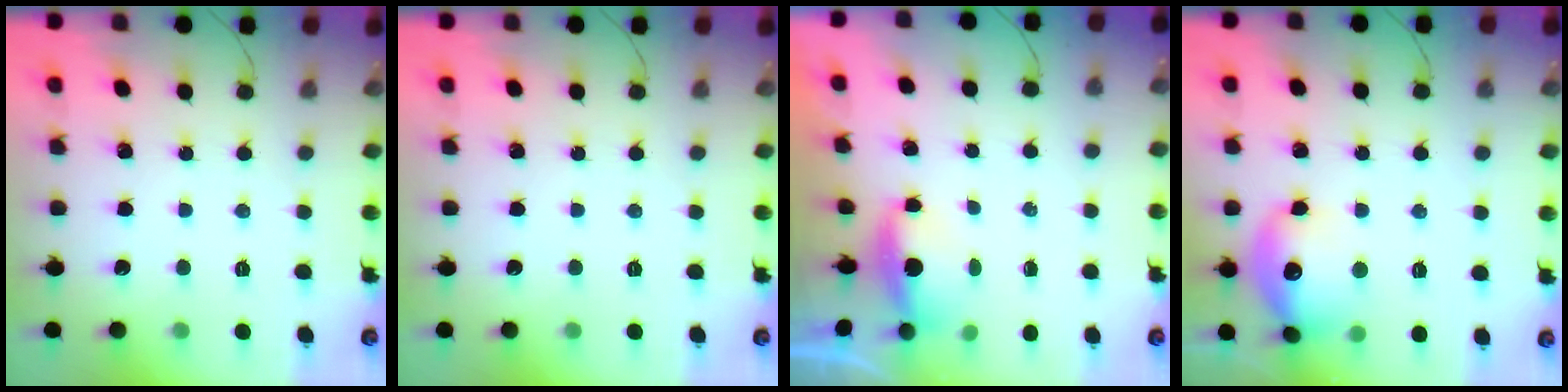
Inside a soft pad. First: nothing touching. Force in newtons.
{"total": 0.0}
{"total": 3.5, "press": 3.3, "slide": 0.9}
{"total": 15.8, "press": 15.8, "slide": 1.5}